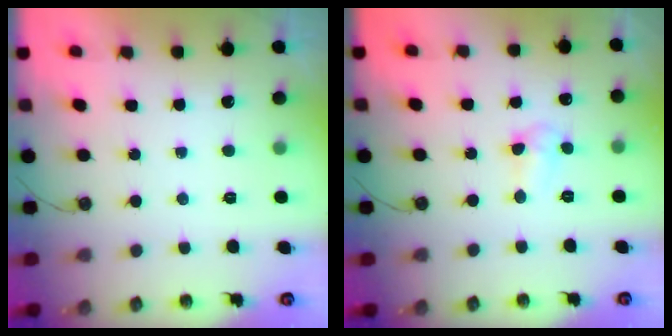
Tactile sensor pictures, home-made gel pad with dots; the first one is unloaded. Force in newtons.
{"total": 4.0, "press": 4.0, "slide": 0.6}